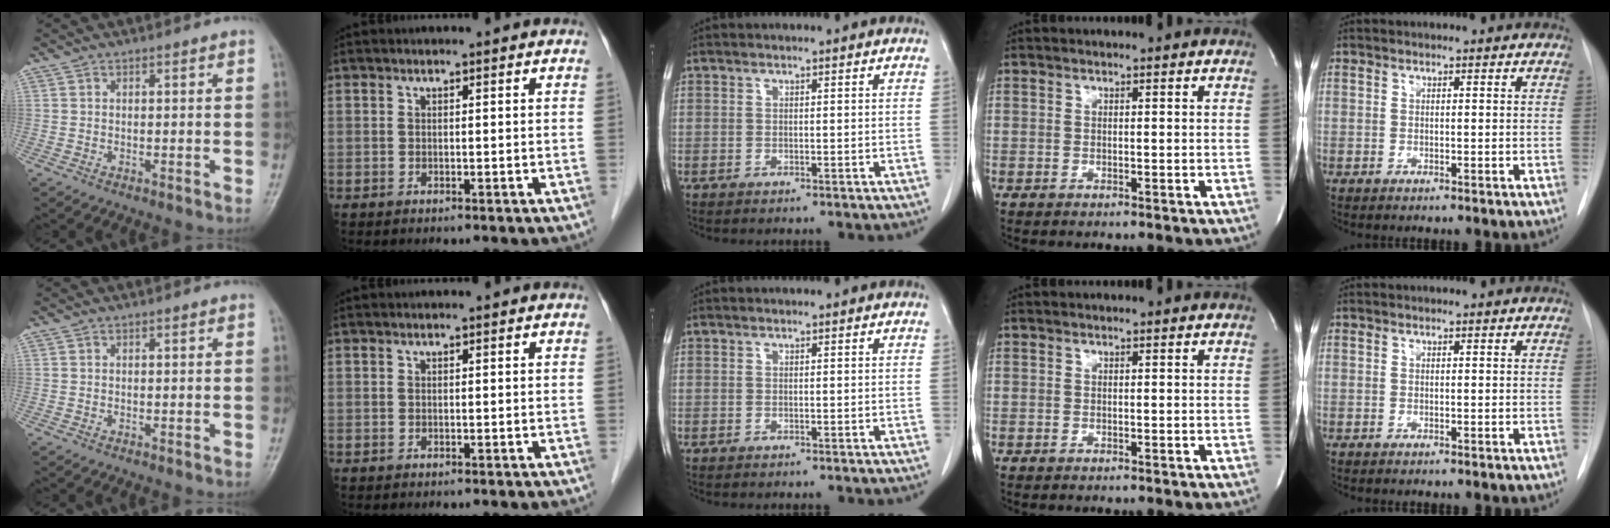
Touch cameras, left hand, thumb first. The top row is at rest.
{}